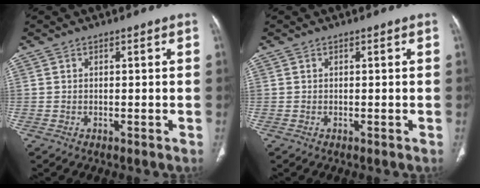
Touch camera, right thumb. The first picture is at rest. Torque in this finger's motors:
{"motor_torque": [1.10, 1.92, 0.56, 0.51, 0.15]}